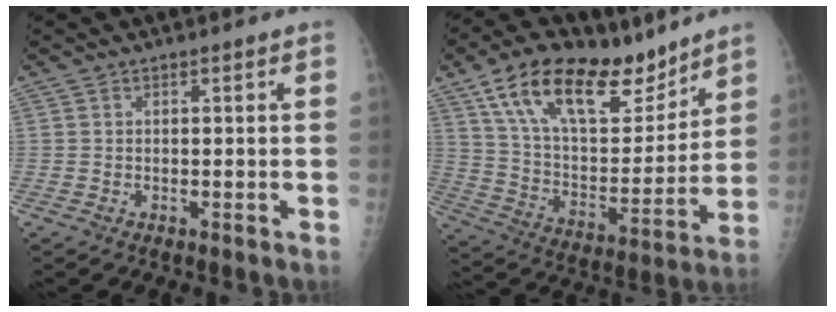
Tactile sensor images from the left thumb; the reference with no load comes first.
{"total": 23.2, "force": [15.2, 10.7, 13.9], "torque": [-0.198, -0.051, 0.266]}